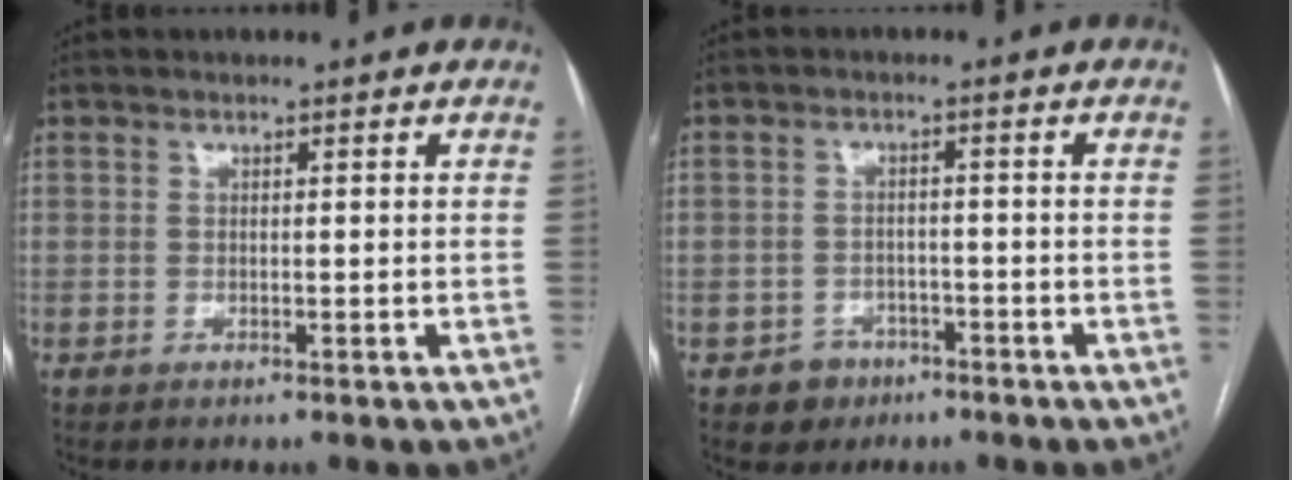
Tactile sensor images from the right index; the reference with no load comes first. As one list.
[{"total": 3.9, "force": [-2.2, 3.2, 0.3], "torque": [0.003, 0.014, -0.027]}]